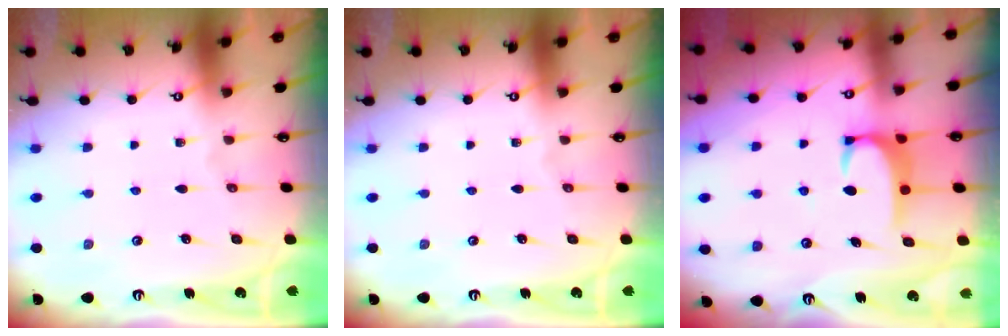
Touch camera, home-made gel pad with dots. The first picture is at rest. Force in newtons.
{"total": 0.0}
{"total": 2.8, "press": 2.8, "slide": 0.3}